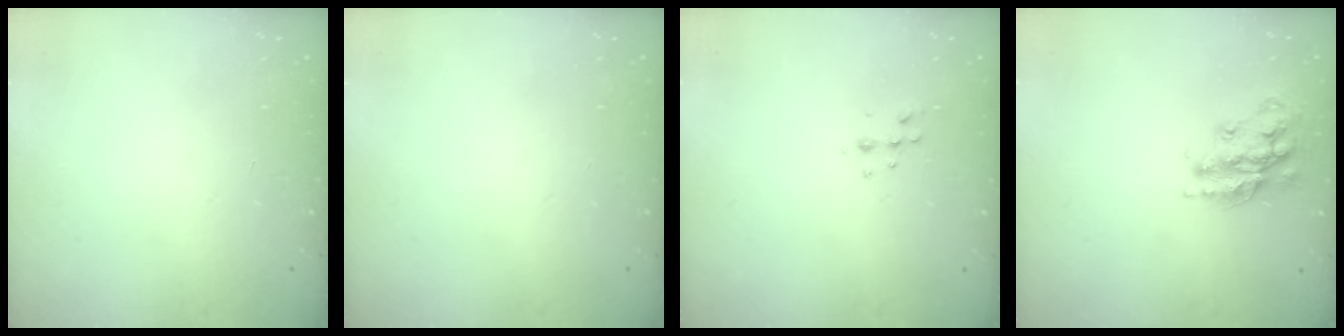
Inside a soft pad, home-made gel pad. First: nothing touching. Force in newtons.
{"total": 0.0}
{"total": 4.9, "press": 4.8, "slide": 1.0}
{"total": 15.2, "press": 15.2, "slide": 0.8}